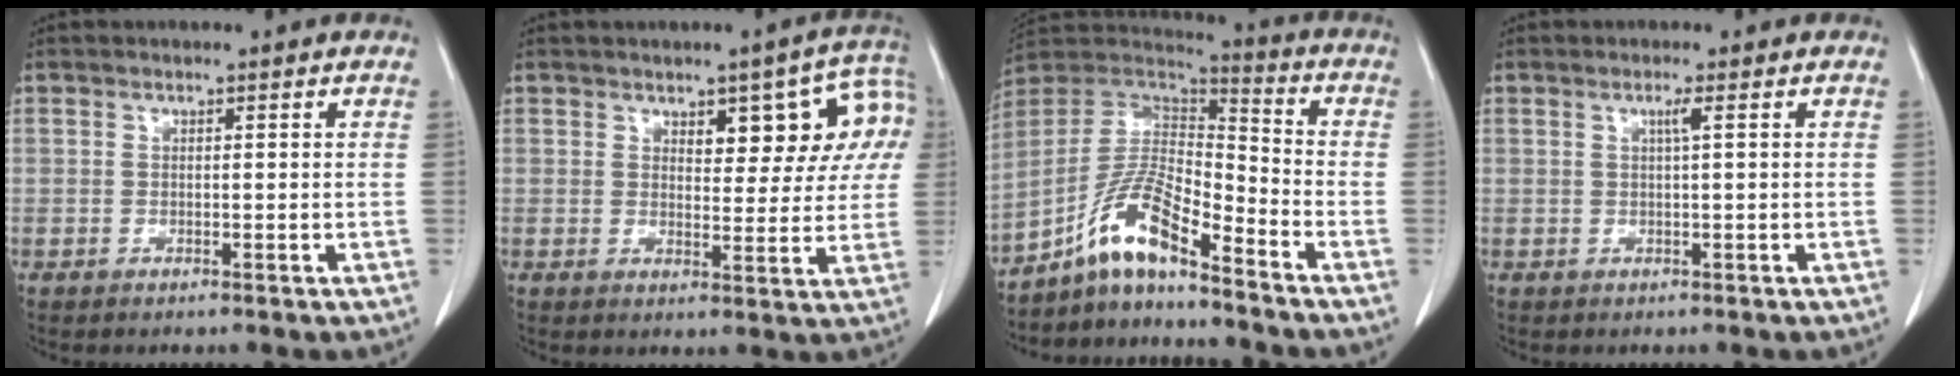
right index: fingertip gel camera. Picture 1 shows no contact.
{"total": 8.8, "force": [3.6, 3.9, 7.0], "torque": [-0.067, 0.021, 0.042]}
{"total": 11.2, "force": [-7.9, 1.7, 7.7], "torque": [-0.160, 0.021, -0.150]}
{"total": 1.7, "force": [0.4, -0.4, 1.6], "torque": [-0.030, 0.001, 0.008]}